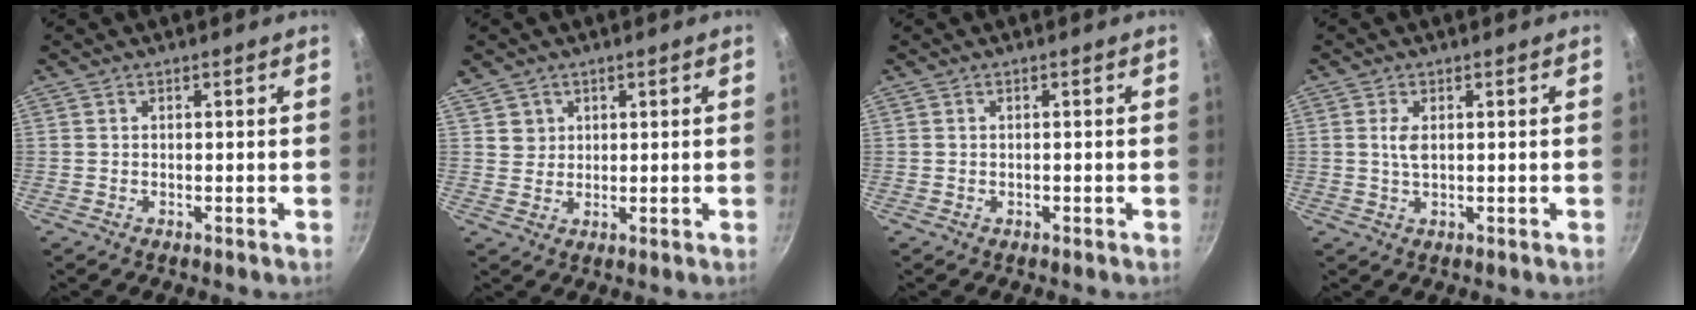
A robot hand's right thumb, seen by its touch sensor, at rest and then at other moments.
{"total": 3.2, "force": [1.6, 2.8, 0.5], "torque": [0.016, 0.005, 0.030]}
{"total": 0.0}
{"total": 2.5, "force": [0.5, 1.2, 2.2], "torque": [-0.043, -0.002, 0.011]}